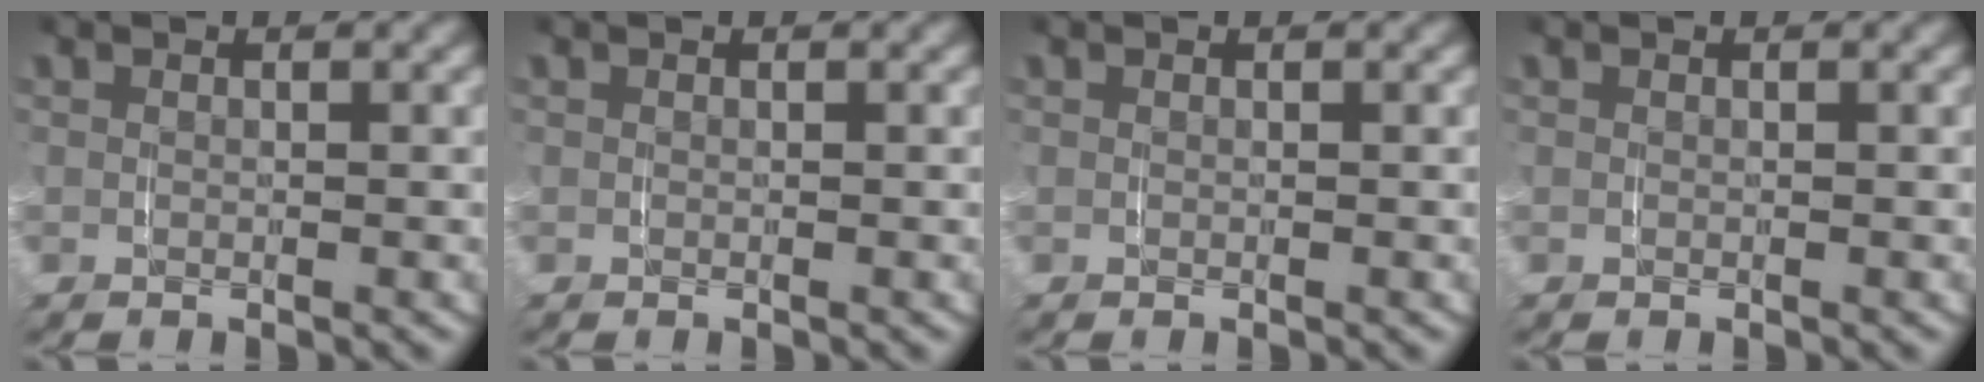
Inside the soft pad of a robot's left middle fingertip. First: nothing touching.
{"total": 0.0}
{"total": 0.0}
{"total": 0.0}